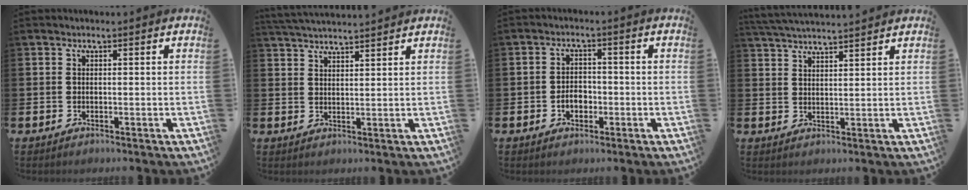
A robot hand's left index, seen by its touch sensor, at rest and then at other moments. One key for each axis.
{"total": 3.7, "fx": 3.7, "fy": 0.0, "fz": 0.4, "tx": -0.015, "ty": -0.016, "tz": 0.067}
{"total": 2.9, "fx": -1.0, "fy": 2.1, "fz": 1.8, "tx": -0.026, "ty": 0.000, "tz": -0.023}
{"total": 3.8, "fx": 3.8, "fy": -0.1, "fz": 0.4, "tx": -0.025, "ty": -0.016, "tz": 0.071}